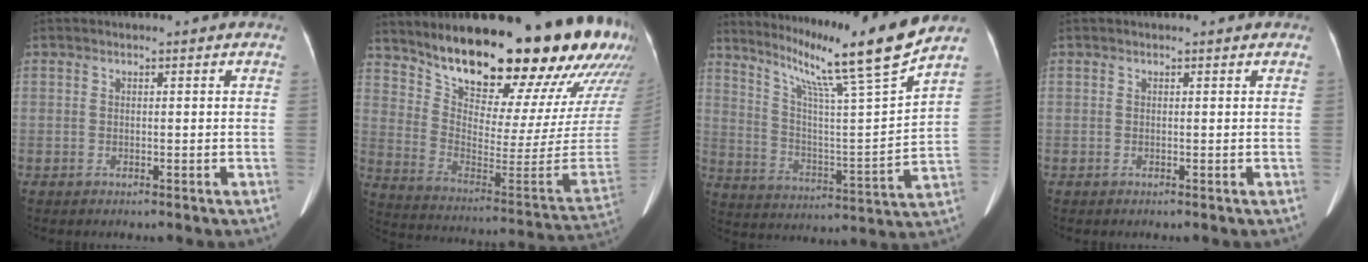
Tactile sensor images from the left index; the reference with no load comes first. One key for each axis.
{"total": 28.5, "fx": 21.8, "fy": 3.7, "fz": 18.0, "tx": -0.290, "ty": -0.101, "tz": 0.308}
{"total": 18.6, "fx": 14.5, "fy": -2.0, "fz": 11.6, "tx": -0.191, "ty": -0.040, "tz": 0.225}
{"total": 1.7, "fx": 1.5, "fy": 0.3, "fz": 0.6, "tx": -0.005, "ty": 0.003, "tz": 0.013}